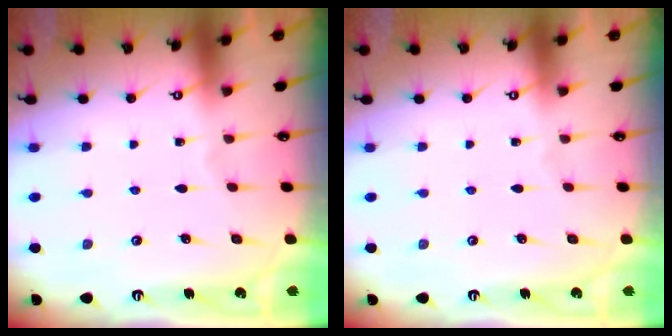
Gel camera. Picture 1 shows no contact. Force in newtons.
{"total": 0.0}